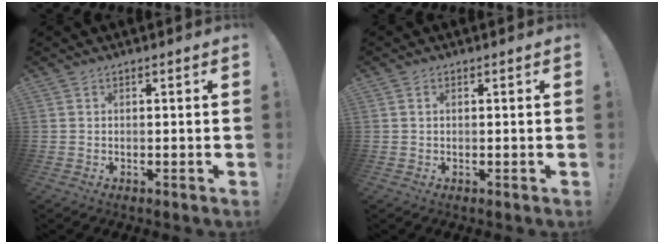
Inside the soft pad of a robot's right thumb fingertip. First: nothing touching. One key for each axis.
{"total": 0.7, "fx": 0.2, "fy": 0.5, "fz": 0.5, "tx": -0.017, "ty": 0.004, "tz": 0.007}